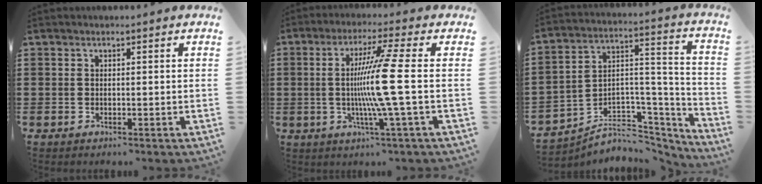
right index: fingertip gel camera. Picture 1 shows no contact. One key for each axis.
{"total": 10.6, "fx": -0.6, "fy": -1.4, "fz": 10.5, "tx": -0.218, "ty": -0.023, "tz": -0.030}
{"total": 4.7, "fx": -3.0, "fy": 3.4, "fz": 0.8, "tx": -0.022, "ty": -0.008, "tz": -0.056}